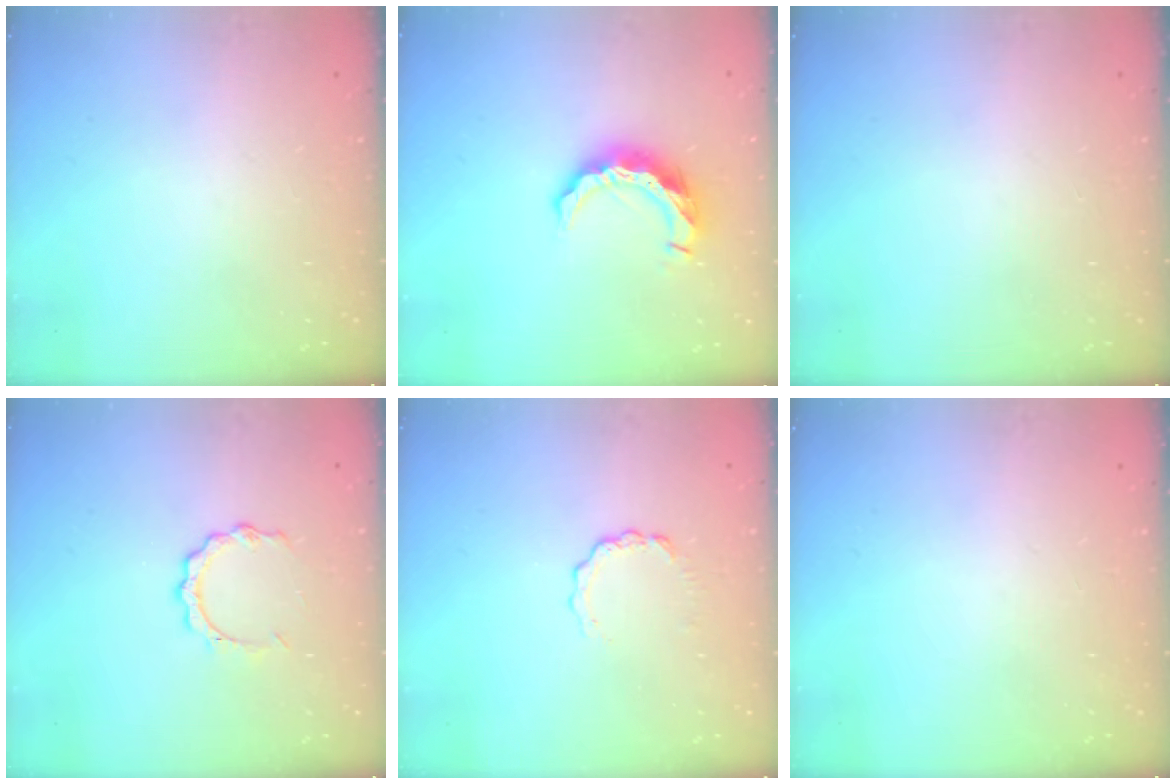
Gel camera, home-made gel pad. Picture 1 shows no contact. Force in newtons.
{"total": 9.5, "press": 9.5, "slide": 0.7}
{"total": 0.0}
{"total": 4.9, "press": 4.9, "slide": 0.5}
{"total": 3.4, "press": 3.4, "slide": 0.4}
{"total": 0.0}